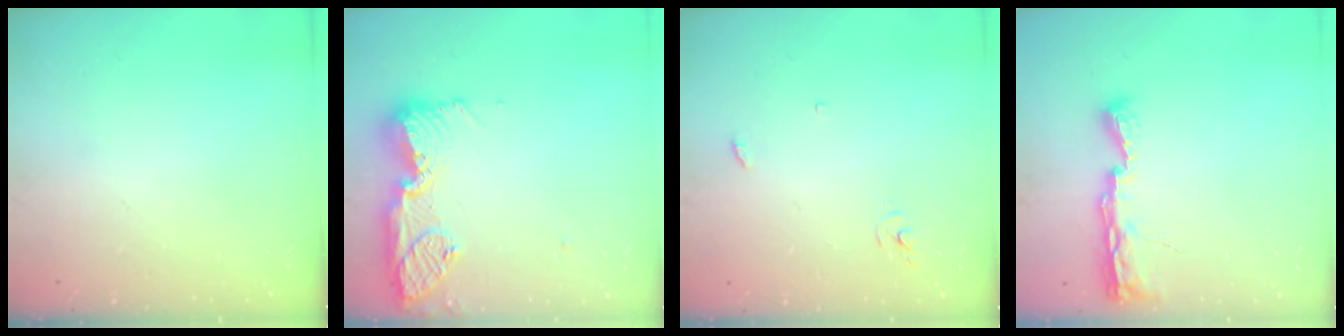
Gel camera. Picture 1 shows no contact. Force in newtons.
{"total": 17.6, "press": 16.5, "slide": 6.2}
{"total": 3.0, "press": 3.0, "slide": 0.2}
{"total": 8.9, "press": 8.5, "slide": 2.3}